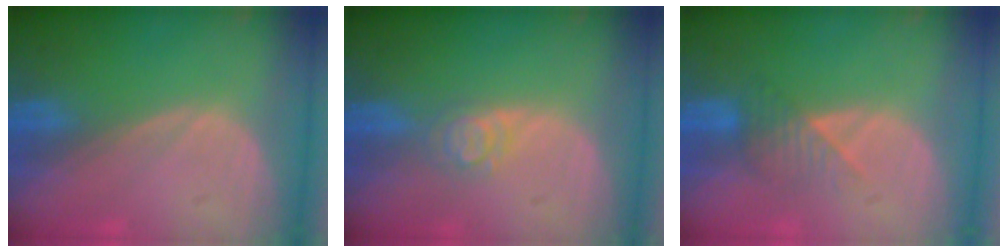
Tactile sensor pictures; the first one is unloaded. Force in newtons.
{"total": 2.9, "press": 2.9, "slide": 0.3}
{"total": 3.7, "press": 3.4, "slide": 1.3}